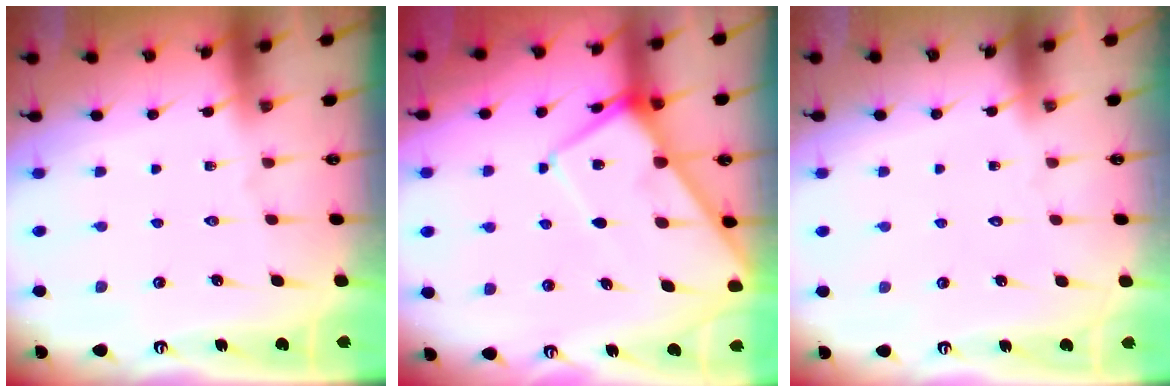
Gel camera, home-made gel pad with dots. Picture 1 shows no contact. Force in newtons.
{"total": 9.6, "press": 9.5, "slide": 1.0}
{"total": 1.7, "press": 1.7, "slide": 0.1}